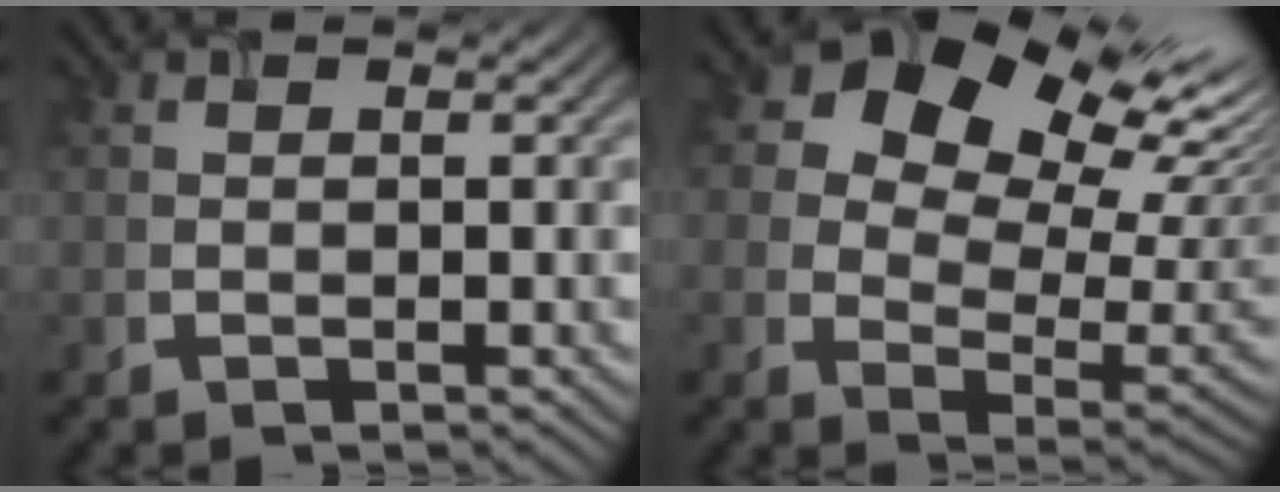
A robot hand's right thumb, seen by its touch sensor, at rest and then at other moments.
{"total": 15.7, "force": [8.2, 10.3, 8.6], "torque": [-0.150, 0.026, 0.145]}